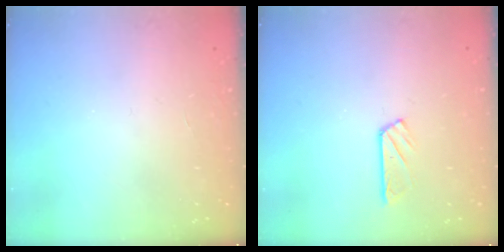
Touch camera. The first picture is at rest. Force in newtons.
{"total": 4.1, "press": 4.1, "slide": 0.4}